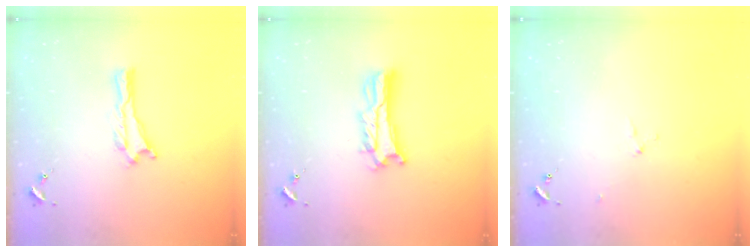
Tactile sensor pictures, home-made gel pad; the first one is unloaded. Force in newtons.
{"total": 4.9, "press": 4.8, "slide": 0.5}
{"total": 2.9, "press": 2.9, "slide": 0.3}